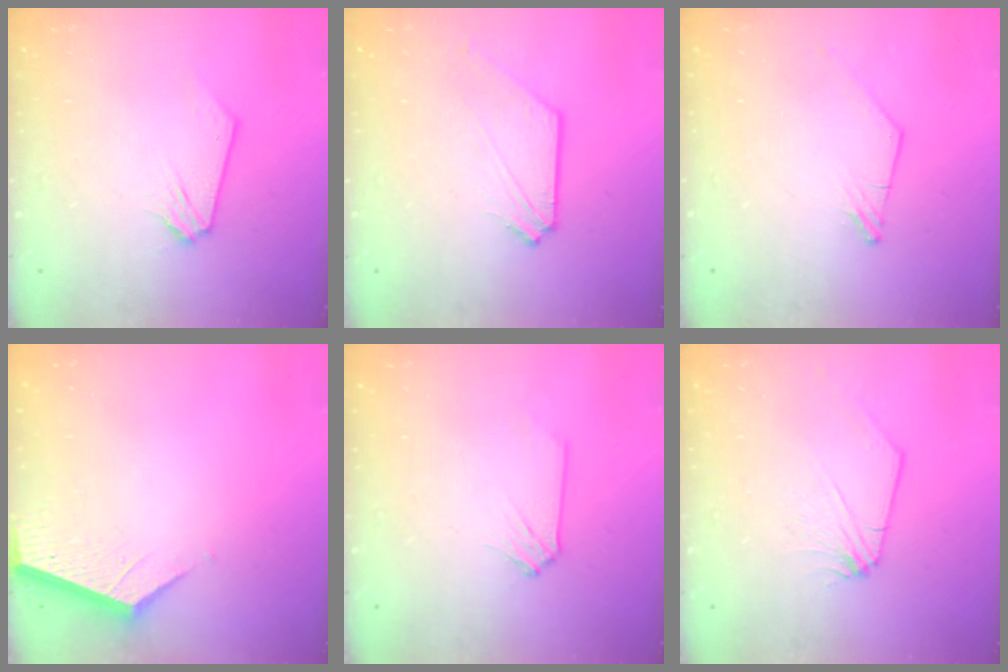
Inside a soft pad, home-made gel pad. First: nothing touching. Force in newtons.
{"total": 1.0, "press": 1.0, "slide": 0.1}
{"total": 0.0}
{"total": 4.4, "press": 4.4, "slide": 0.1}
{"total": 0.0}
{"total": 2.1, "press": 2.1, "slide": 0.2}